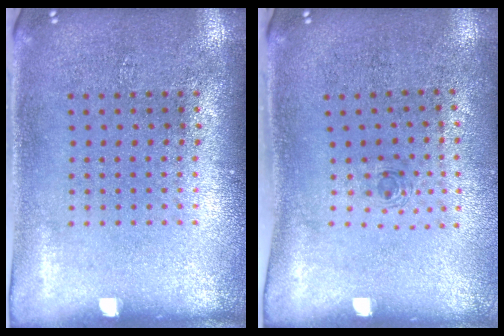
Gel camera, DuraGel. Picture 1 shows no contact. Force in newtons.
{"total": 0.7, "press": 0.2, "slide": 0.6}